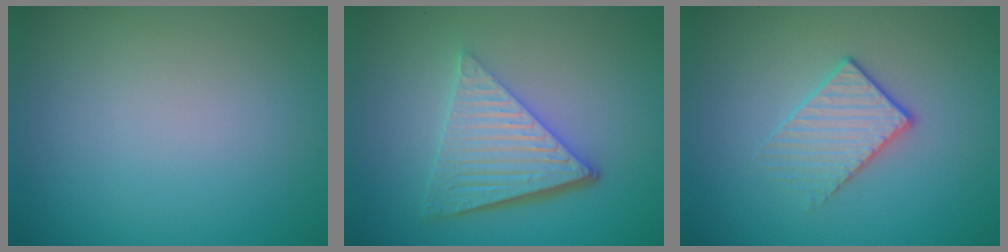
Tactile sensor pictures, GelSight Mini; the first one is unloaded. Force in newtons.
{"total": 6.3, "press": 4.2, "slide": 4.6}
{"total": 2.2, "press": 1.9, "slide": 1.2}